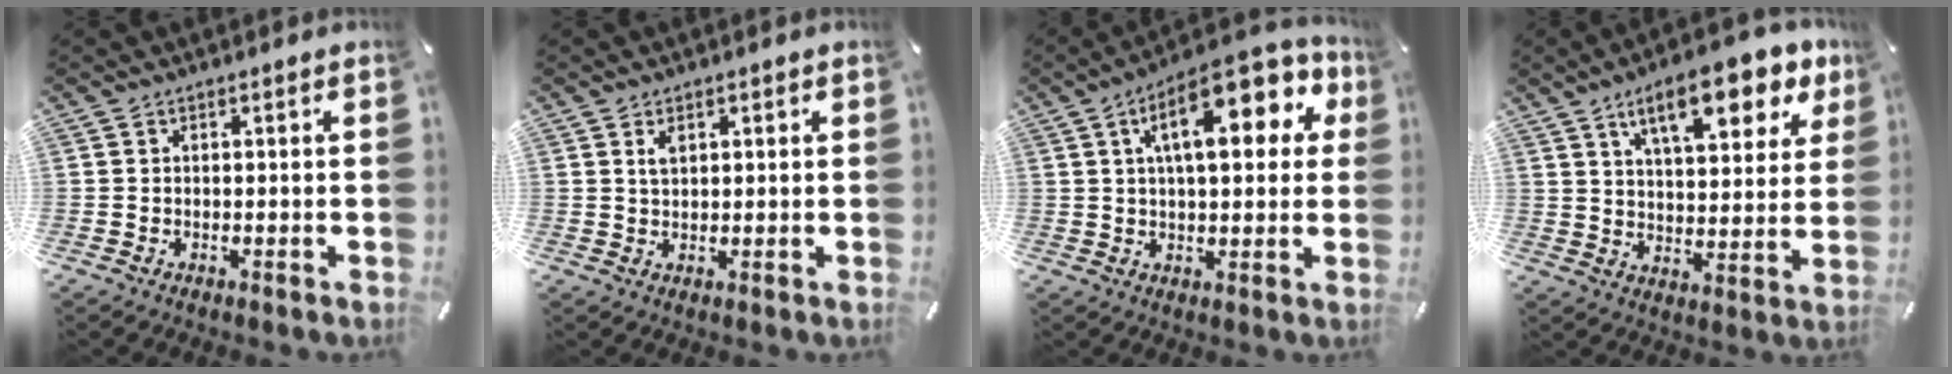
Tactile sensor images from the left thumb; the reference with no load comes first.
{"total": 2.3, "force": [1.1, 1.3, 1.6], "torque": [-0.027, -0.003, 0.019]}
{"total": 17.2, "force": [6.6, 7.2, 14.1], "torque": [-0.219, -0.009, 0.103]}
{"total": 15.8, "force": [9.7, 6.1, 10.9], "torque": [-0.162, -0.038, 0.157]}